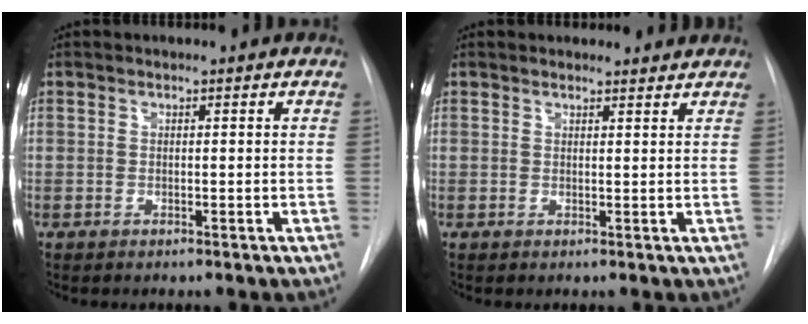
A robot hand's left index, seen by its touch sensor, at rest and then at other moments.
{"total": 3.7, "force": [3.6, 0.9, 0.2], "torque": [-0.003, 0.008, 0.037]}